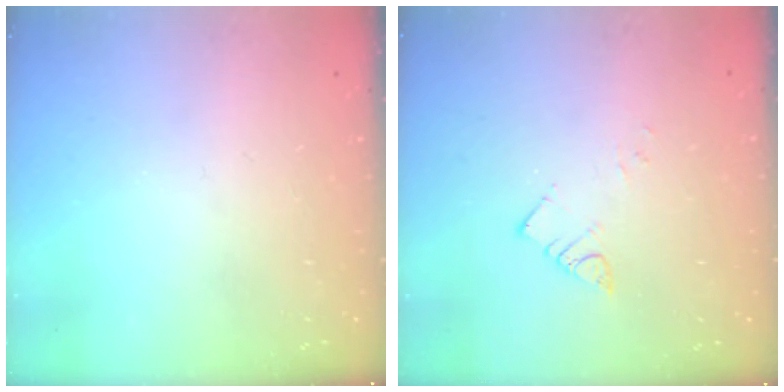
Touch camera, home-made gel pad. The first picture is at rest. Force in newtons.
{"total": 4.4, "press": 4.4, "slide": 0.1}